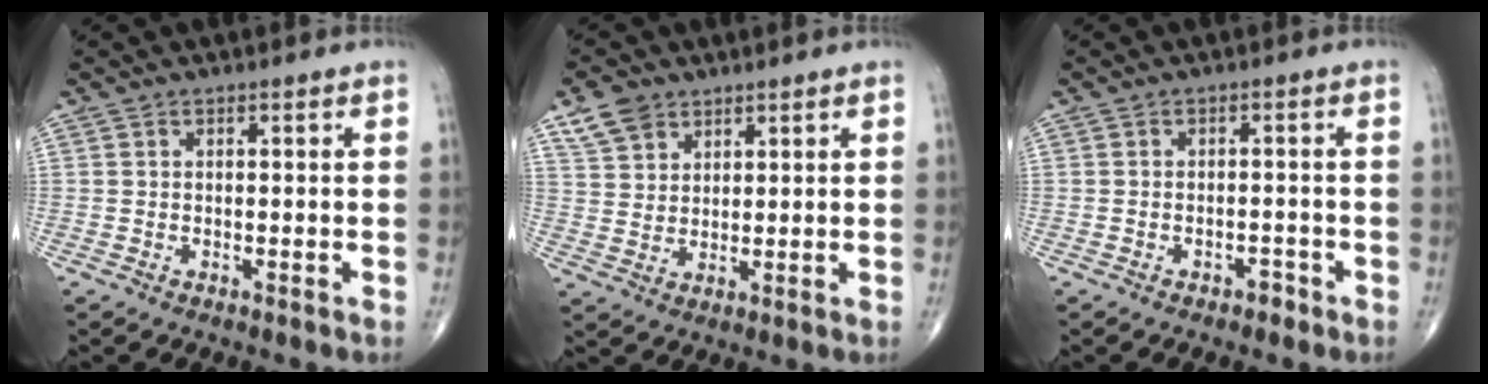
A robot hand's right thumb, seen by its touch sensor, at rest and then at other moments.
{"total": 6.0, "force": [3.9, 4.0, 2.2], "torque": [-0.028, -0.014, 0.082]}
{"total": 1.9, "force": [-1.3, 1.1, 0.8], "torque": [-0.011, 0.010, -0.017]}